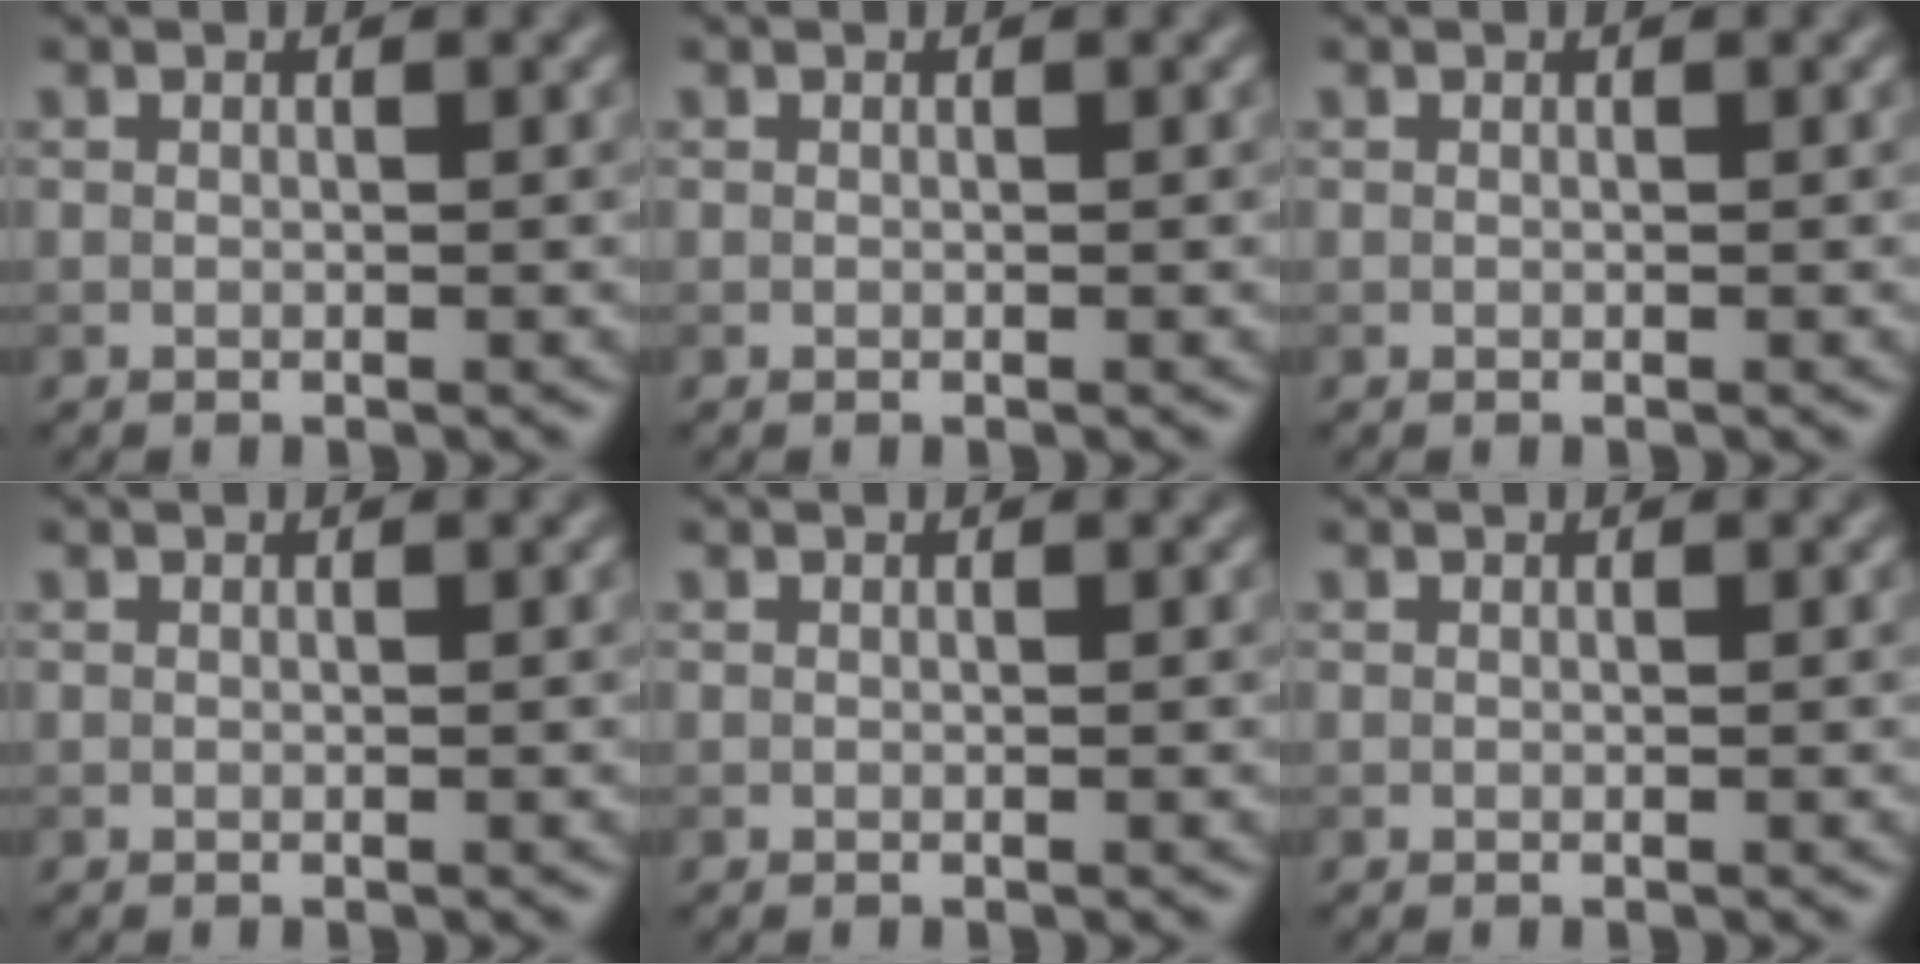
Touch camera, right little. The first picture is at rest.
{"total": 0.0}
{"total": 0.0}
{"total": 0.0}
{"total": 0.0}
{"total": 0.0}